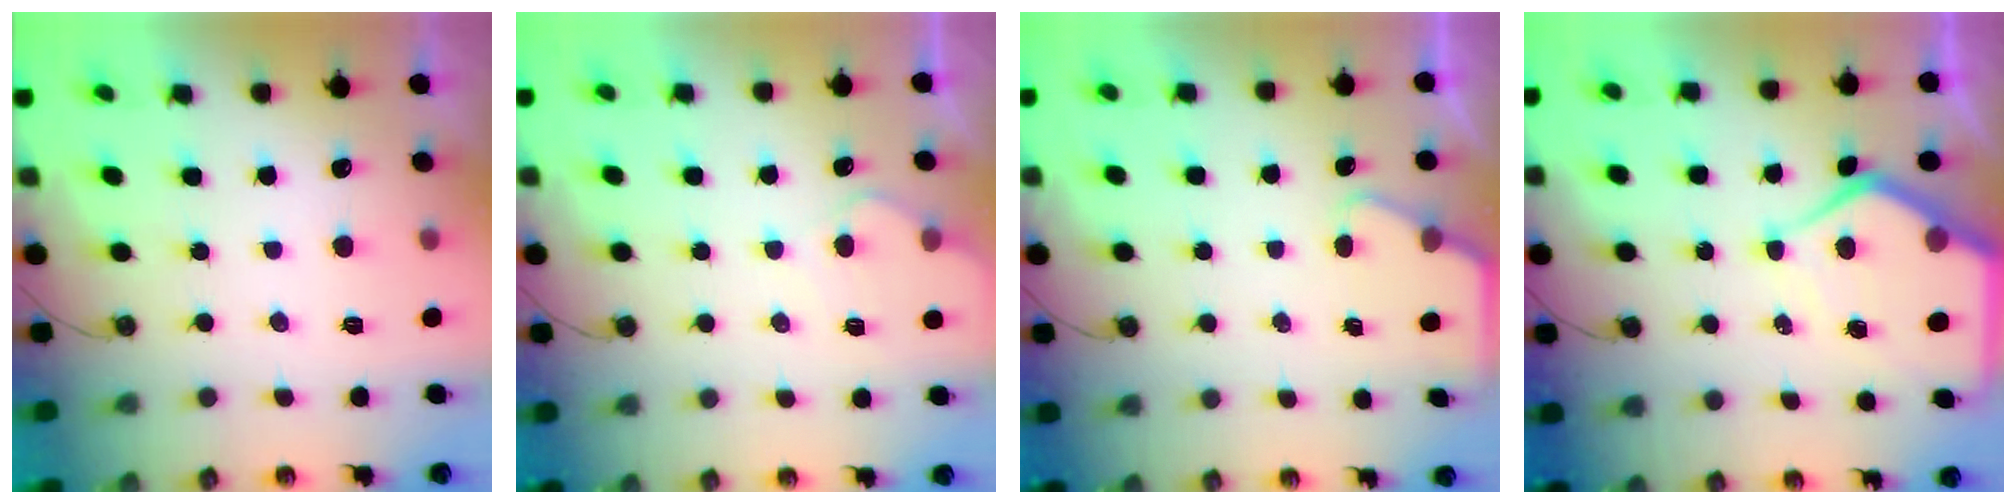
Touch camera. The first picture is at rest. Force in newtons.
{"total": 5.7, "press": 5.6, "slide": 0.7}
{"total": 2.7, "press": 2.7, "slide": 0.2}
{"total": 12.1, "press": 12.0, "slide": 1.4}